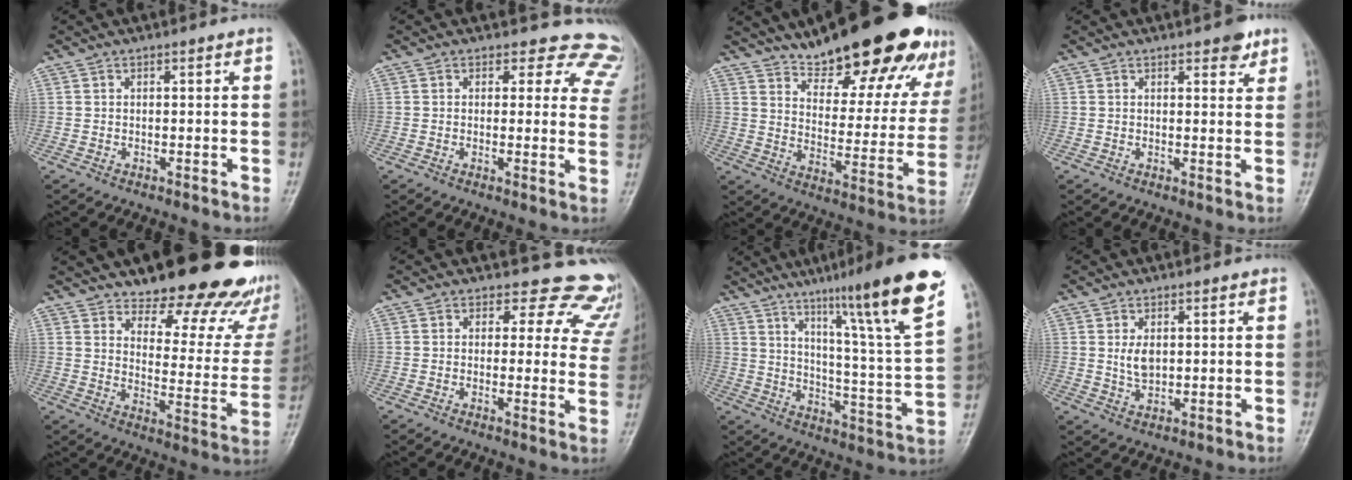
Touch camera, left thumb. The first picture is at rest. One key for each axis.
{"total": 11.1, "fx": 9.6, "fy": 5.3, "fz": 1.5, "tx": 0.041, "ty": -0.055, "tz": 0.066}
{"total": 25.8, "fx": 19.2, "fy": 8.4, "fz": 15.0, "tx": -0.173, "ty": -0.088, "tz": 0.270}
{"total": 3.0, "fx": 2.0, "fy": 1.2, "fz": 1.8, "tx": -0.008, "ty": -0.010, "tz": 0.026}
{"total": 25.4, "fx": 18.7, "fy": 9.8, "fz": 14.1, "tx": -0.135, "ty": -0.110, "tz": 0.239}
{"total": 13.4, "fx": 11.7, "fy": 6.3, "fz": 2.0, "tx": 0.036, "ty": -0.082, "tz": 0.094}
{"total": 21.4, "fx": 13.6, "fy": 0.8, "fz": 16.6, "tx": -0.215, "ty": -0.055, "tz": 0.203}
{"total": 3.5, "fx": 0.8, "fy": 2.2, "fz": 2.6, "tx": -0.037, "ty": -0.011, "tz": 0.023}